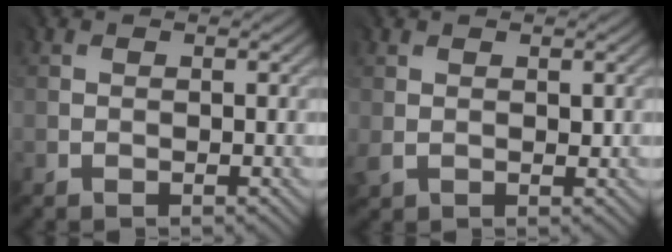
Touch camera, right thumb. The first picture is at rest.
{"total": 1.7, "force": [0.6, 1.2, 1.1], "torque": [-0.031, -0.001, 0.013]}